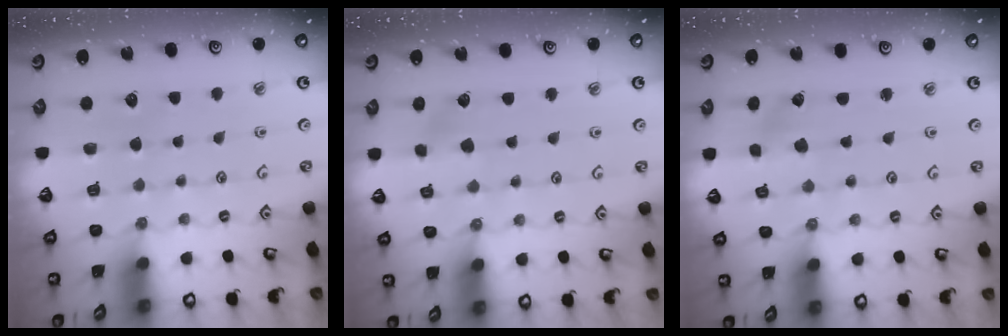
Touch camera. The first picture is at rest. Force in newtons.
{"total": 2.5, "press": 2.4, "slide": 0.6}
{"total": 0.6, "press": 0.6, "slide": 0.1}